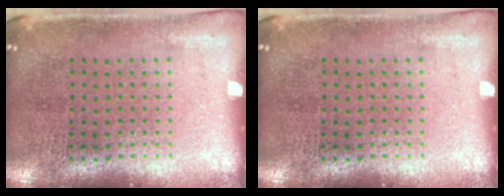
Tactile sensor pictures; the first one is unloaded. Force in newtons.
{"total": 0.0}